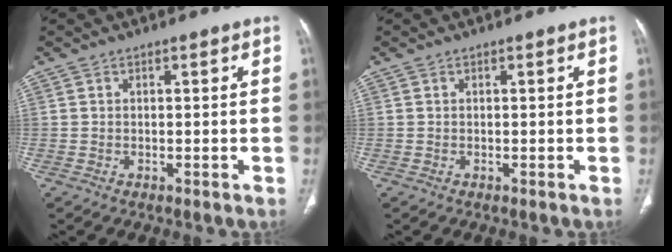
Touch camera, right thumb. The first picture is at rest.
{"total": 0.0}